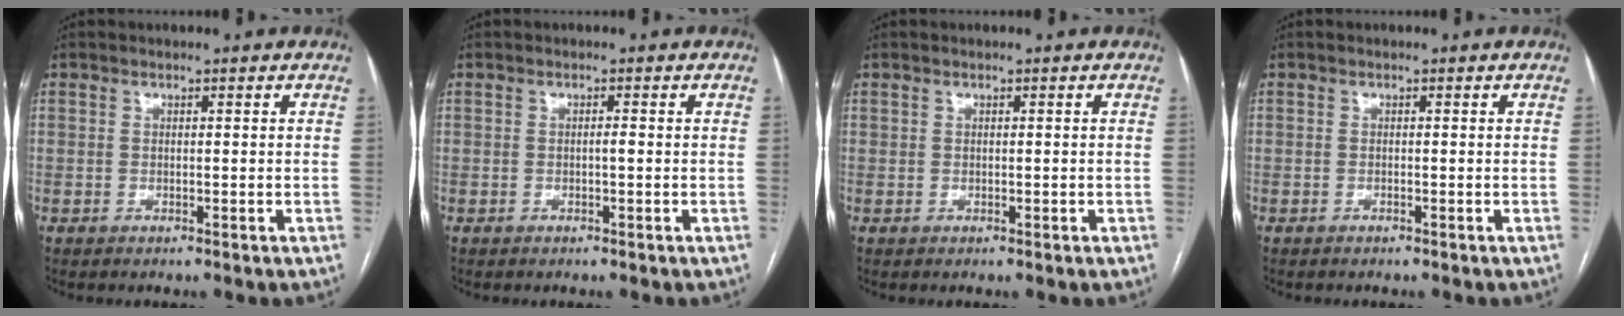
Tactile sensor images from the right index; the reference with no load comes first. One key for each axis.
{"total": 0.7, "fx": -0.2, "fy": 0.0, "fz": 0.6, "tx": -0.010, "ty": 0.001, "tz": -0.004}
{"total": 0.0}
{"total": 0.0}